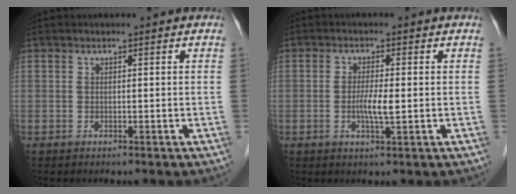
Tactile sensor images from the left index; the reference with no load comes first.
{"total": 3.3, "force": [-0.4, 0.3, 3.3], "torque": [-0.068, -0.005, -0.008]}